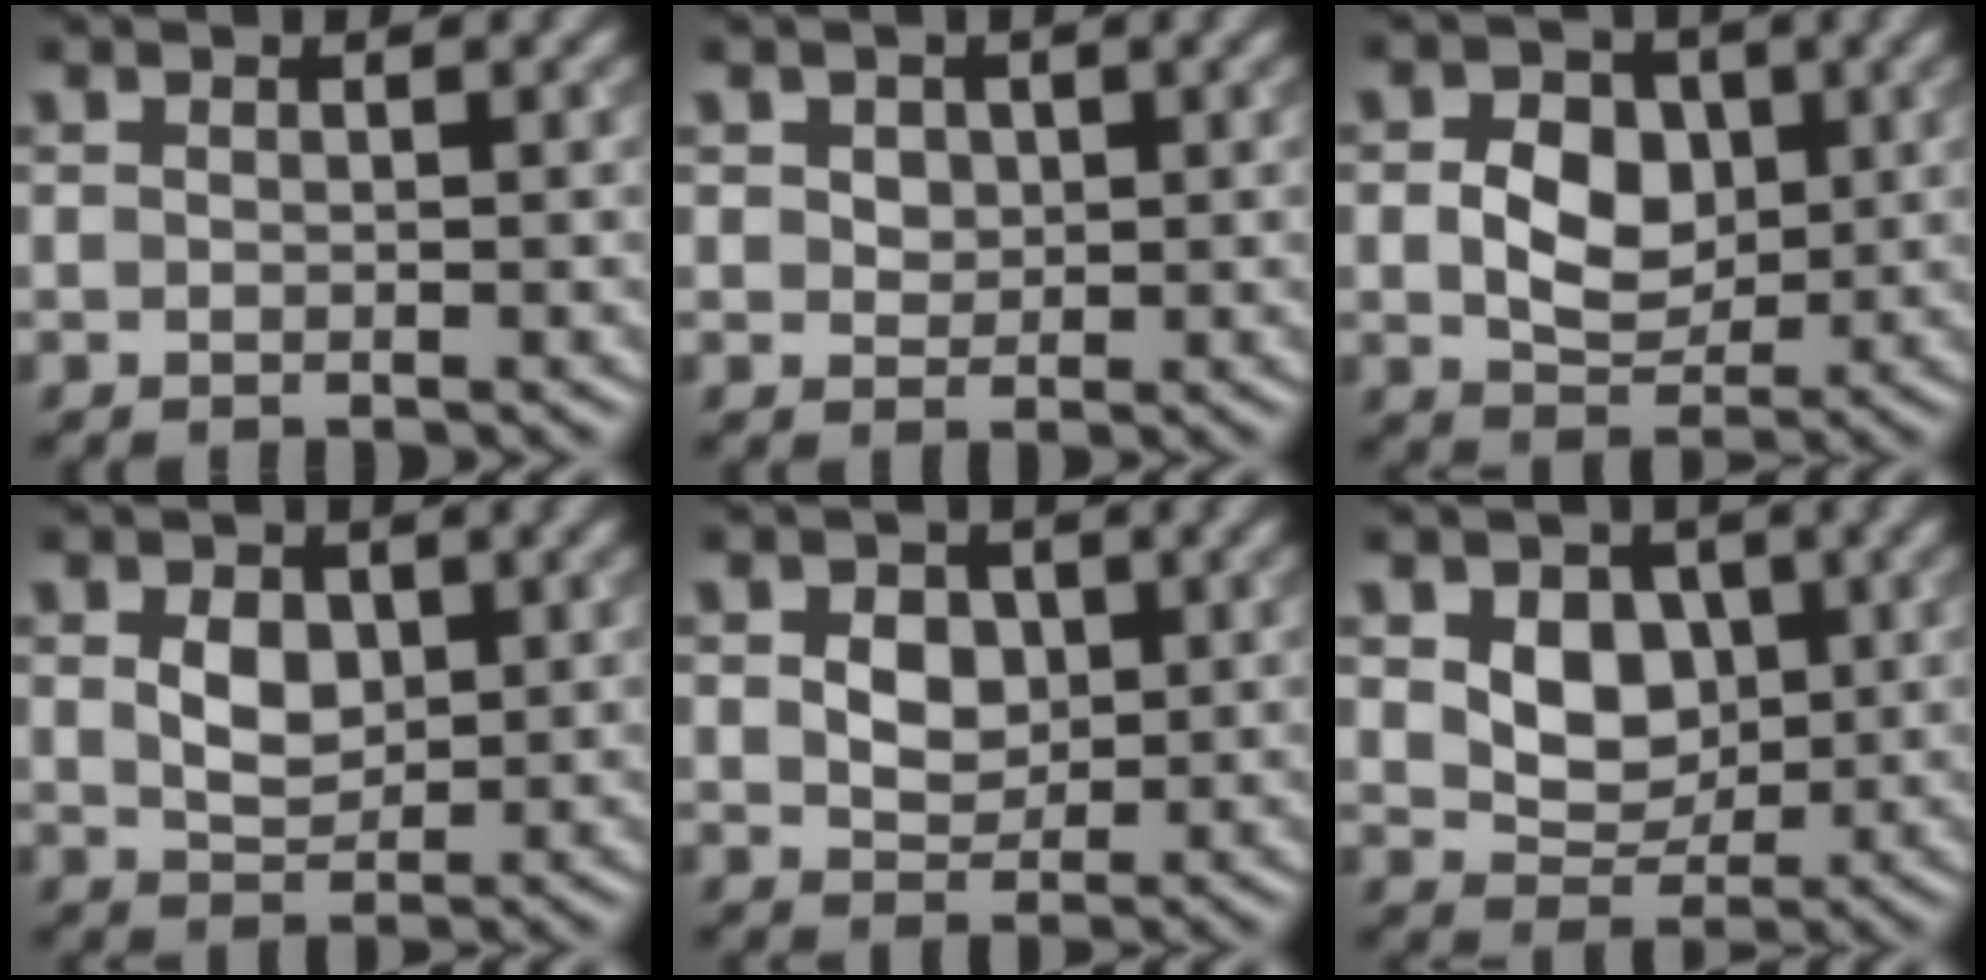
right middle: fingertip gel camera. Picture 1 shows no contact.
{"total": 2.0, "force": [0.9, 1.5, 1.0], "torque": [-0.019, 0.011, 0.013]}
{"total": 4.9, "force": [0.4, 3.7, 3.2], "torque": [-0.058, -0.001, 0.004]}
{"total": 3.0, "force": [0.7, 2.1, 2.0], "torque": [-0.042, -0.002, 0.015]}
{"total": 3.6, "force": [0.8, 2.7, 2.2], "torque": [-0.040, 0.004, 0.004]}
{"total": 4.5, "force": [0.9, 3.4, 2.8], "torque": [-0.054, -0.007, 0.009]}